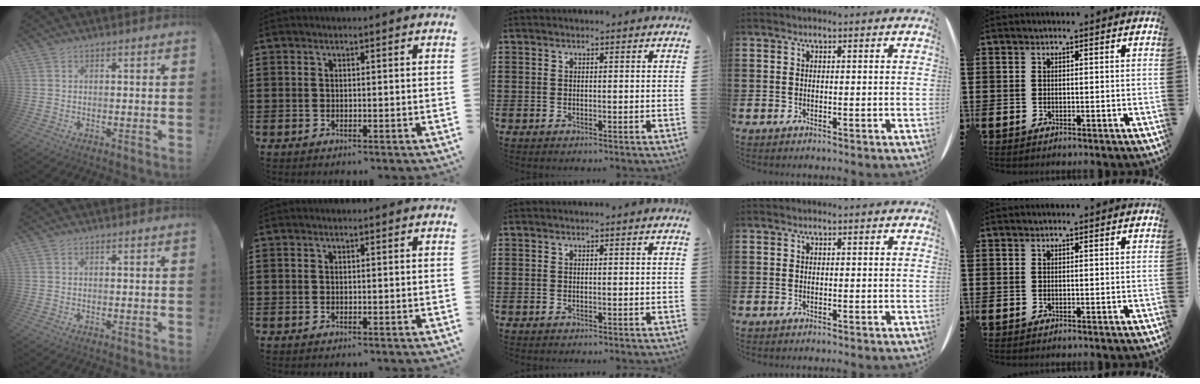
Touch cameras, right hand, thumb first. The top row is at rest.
{}